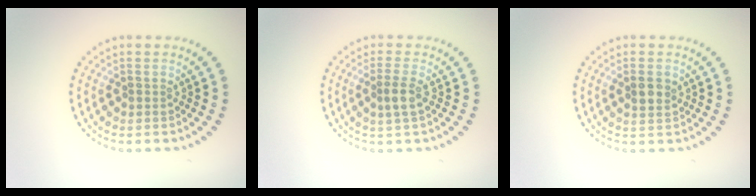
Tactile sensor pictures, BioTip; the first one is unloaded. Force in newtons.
{"total": 1.9, "press": 1.5, "slide": 1.1}
{"total": 1.7, "press": 1.7, "slide": 0.3}